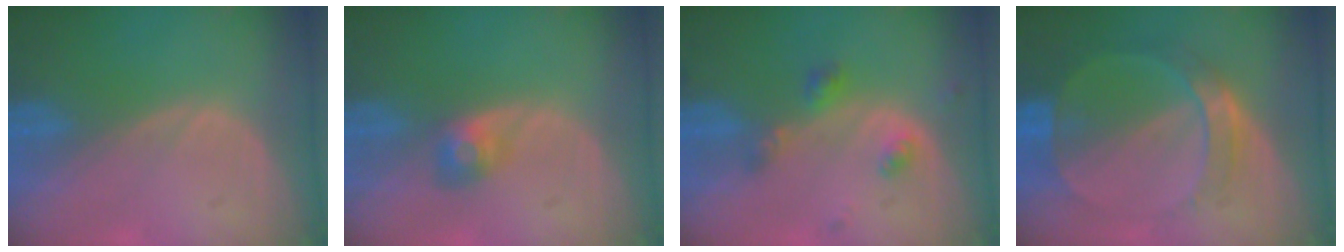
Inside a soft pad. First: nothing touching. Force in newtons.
{"total": 3.0, "press": 2.6, "slide": 1.4}
{"total": 3.8, "press": 3.7, "slide": 0.5}
{"total": 7.1, "press": 6.3, "slide": 3.2}